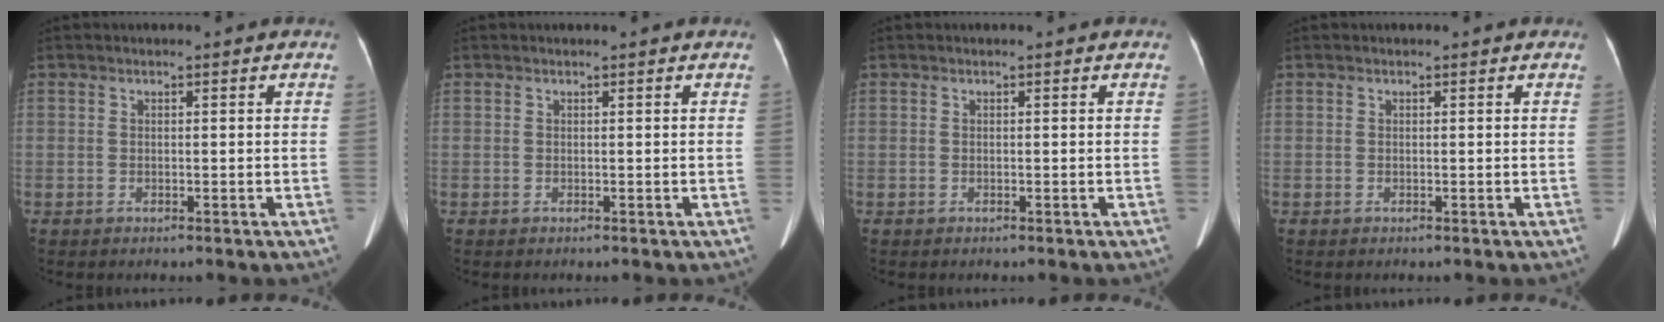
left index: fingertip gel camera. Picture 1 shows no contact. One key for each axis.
{"total": 0.0}
{"total": 0.0}
{"total": 0.0}